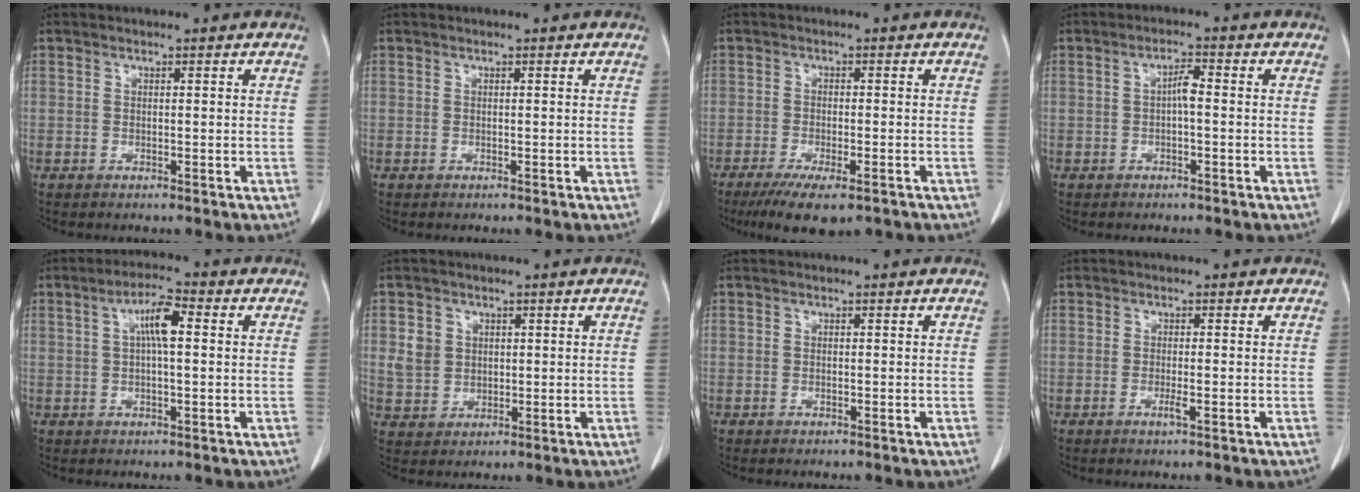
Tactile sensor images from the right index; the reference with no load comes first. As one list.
[{"total": 0.0}, {"total": 8.6, "force": [-6.1, 2.0, 5.8], "torque": [-0.087, -0.018, -0.091]}, {"total": 2.4, "force": [-0.2, 0.5, 2.4], "torque": [-0.040, 0.006, -0.004]}, {"total": 5.5, "force": [1.2, 1.0, 5.3], "torque": [-0.096, 0.015, 0.019]}, {"total": 4.5, "force": [1.1, 4.0, 1.6], "torque": [-0.034, 0.013, 0.029]}, {"total": 0.0}, {"total": 1.5, "force": [-0.7, -0.1, 1.3], "torque": [-0.026, -0.003, -0.012]}]